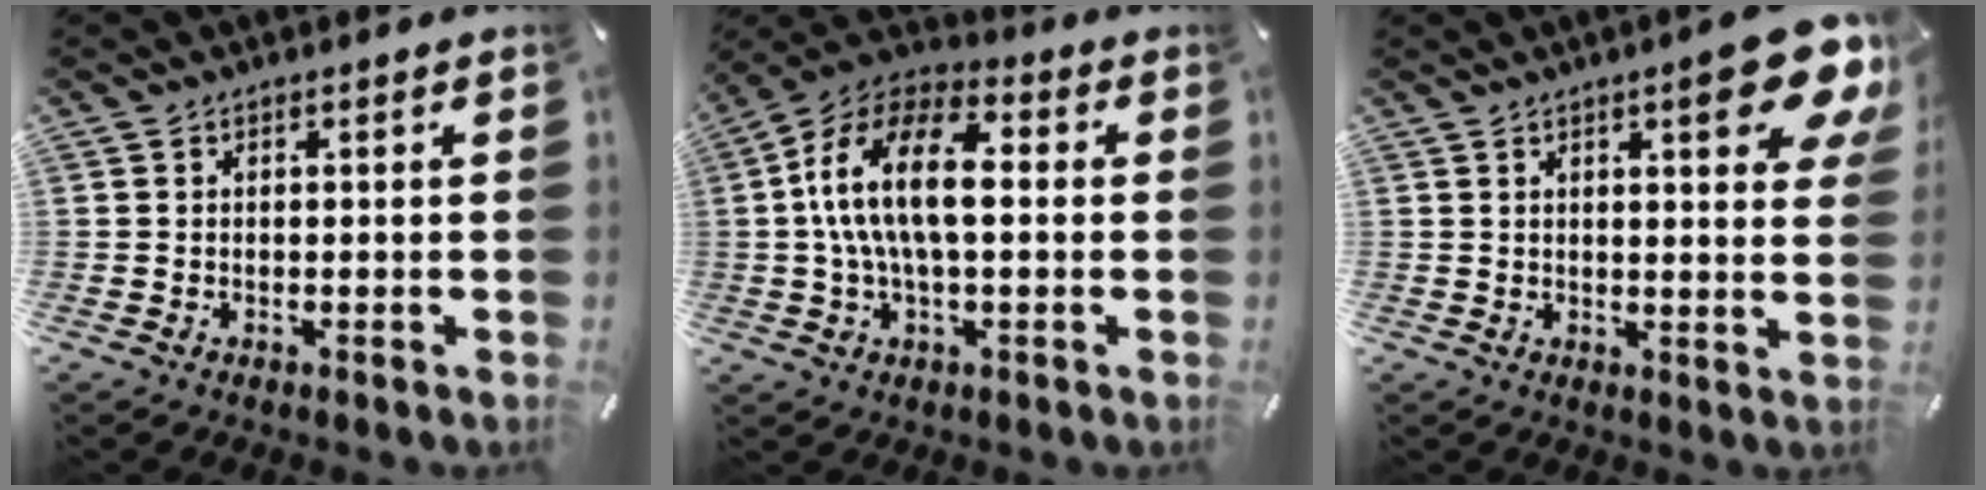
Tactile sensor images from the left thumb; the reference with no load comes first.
{"total": 15.4, "force": [0.6, 8.1, 13.0], "torque": [-0.273, 0.008, 0.008]}
{"total": 12.9, "force": [6.5, 3.1, 10.7], "torque": [-0.135, -0.040, 0.099]}